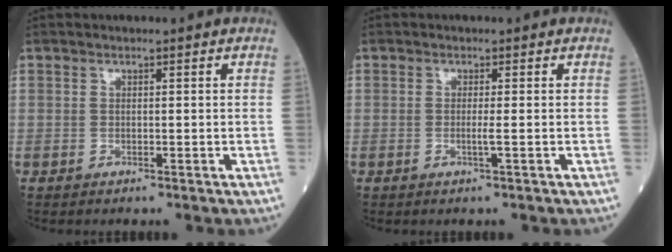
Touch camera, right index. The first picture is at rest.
{"total": 1.5, "force": [-0.3, -0.3, 1.4], "torque": [-0.030, -0.003, -0.008]}